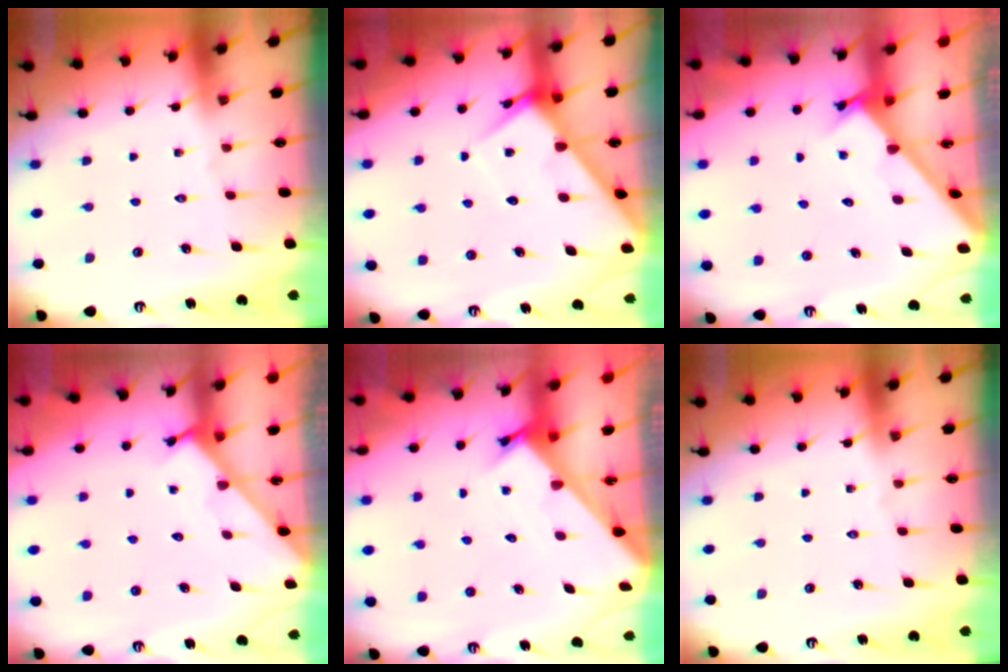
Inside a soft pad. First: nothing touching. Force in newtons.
{"total": 6.1, "press": 6.1, "slide": 0.4}
{"total": 2.7, "press": 2.7, "slide": 0.3}
{"total": 1.5, "press": 1.5, "slide": 0.1}
{"total": 2.6, "press": 2.6, "slide": 0.2}
{"total": 0.0}